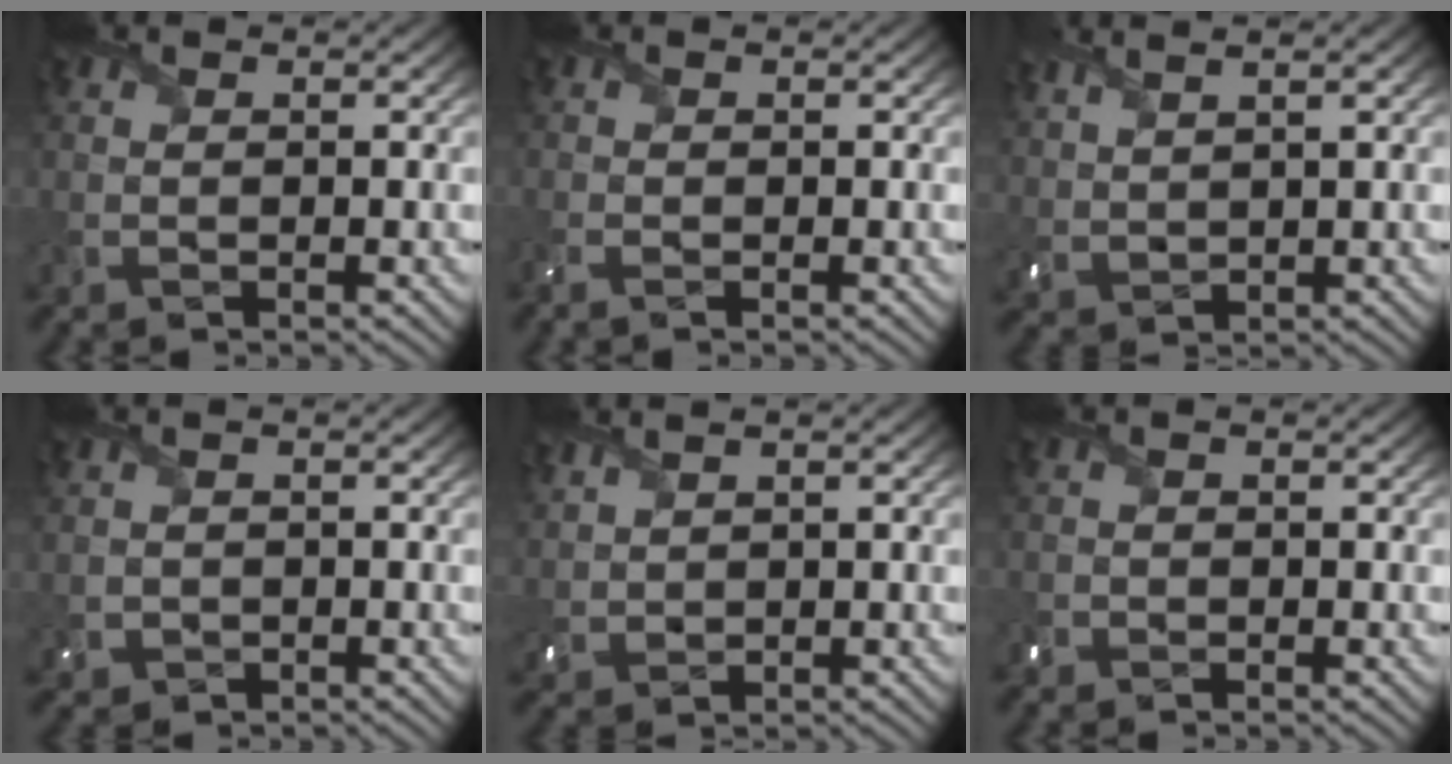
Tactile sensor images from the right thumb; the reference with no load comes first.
{"total": 1.6, "force": [-0.8, 0.8, 1.2], "torque": [-0.035, -0.006, -0.020]}
{"total": 3.5, "force": [2.5, 0.7, 2.3], "torque": [-0.056, 0.006, 0.052]}
{"total": 1.3, "force": [-0.4, 1.2, 0.0], "torque": [-0.010, -0.006, -0.010]}
{"total": 2.6, "force": [1.8, 1.3, 1.4], "torque": [-0.045, 0.005, 0.043]}
{"total": 1.3, "force": [-1.0, 0.9, 0.2], "torque": [-0.007, -0.003, -0.023]}